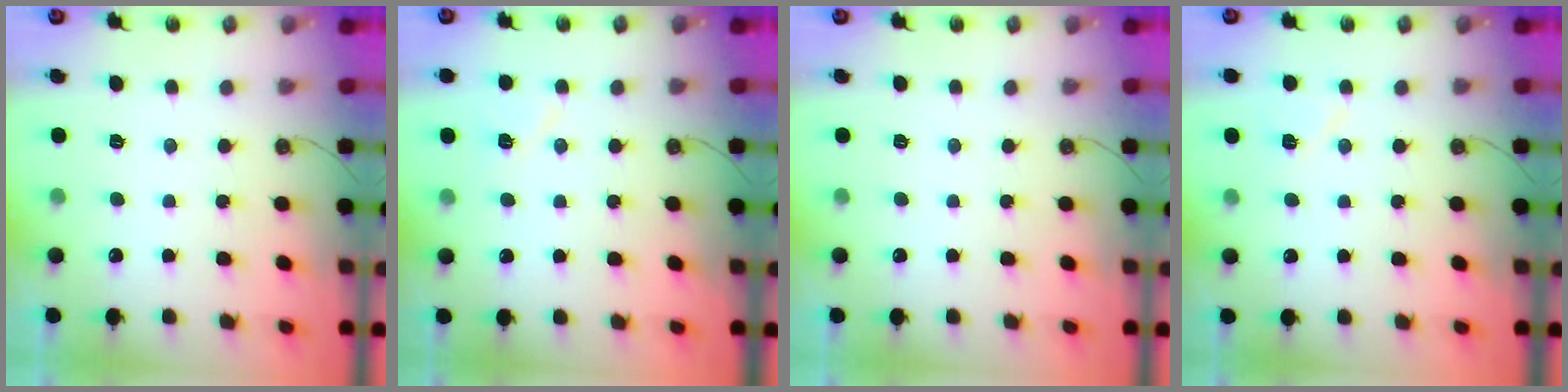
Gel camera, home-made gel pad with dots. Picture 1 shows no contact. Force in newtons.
{"total": 5.5, "press": 5.5, "slide": 0.8}
{"total": 0.0}
{"total": 5.7, "press": 5.5, "slide": 1.3}